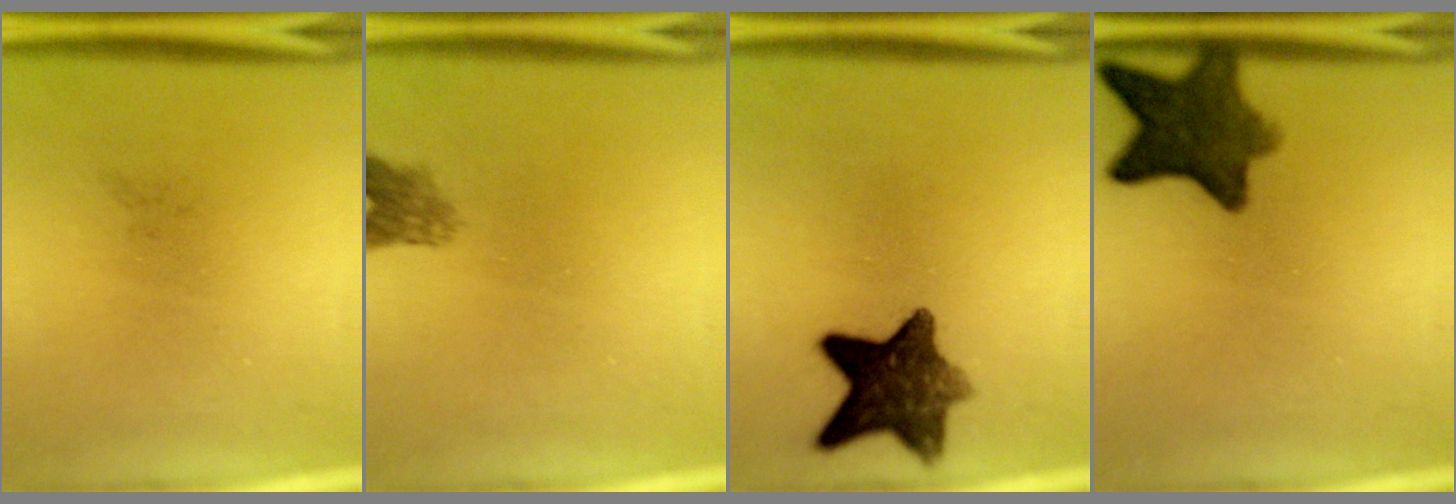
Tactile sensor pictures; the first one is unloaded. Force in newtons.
{"total": 2.4}
{"total": 10.3}
{"total": 9.7}